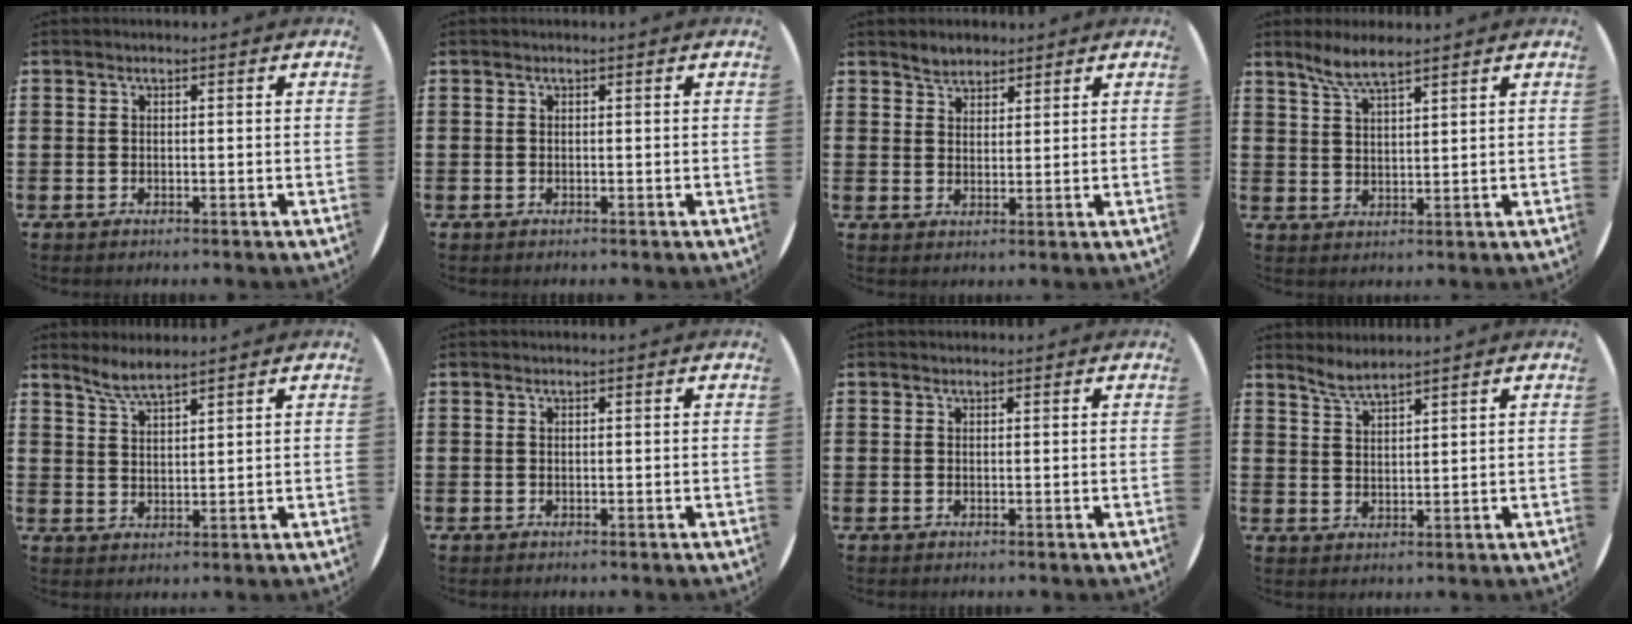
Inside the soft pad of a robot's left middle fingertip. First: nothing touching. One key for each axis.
{"total": 0.0}
{"total": 2.7, "fx": 2.5, "fy": 1.1, "fz": 0.1, "tx": -0.005, "ty": 0.004, "tz": 0.049}
{"total": 4.5, "fx": 3.9, "fy": 0.4, "fz": 2.3, "tx": -0.053, "ty": -0.003, "tz": 0.069}
{"total": 3.6, "fx": 3.4, "fy": 0.0, "fz": 1.1, "tx": -0.029, "ty": -0.006, "tz": 0.062}
{"total": 0.0}
{"total": 0.0}
{"total": 2.9, "fx": 2.9, "fy": -0.1, "fz": 0.4, "tx": -0.014, "ty": -0.005, "tz": 0.054}